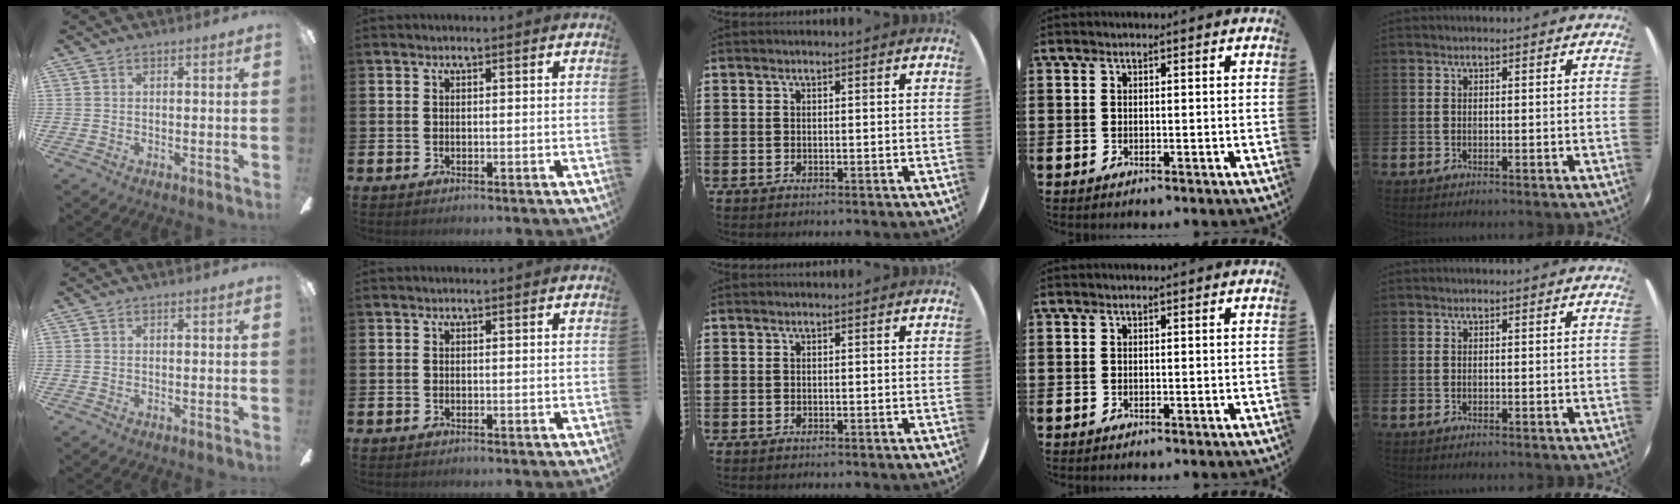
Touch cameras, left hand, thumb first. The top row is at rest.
{}